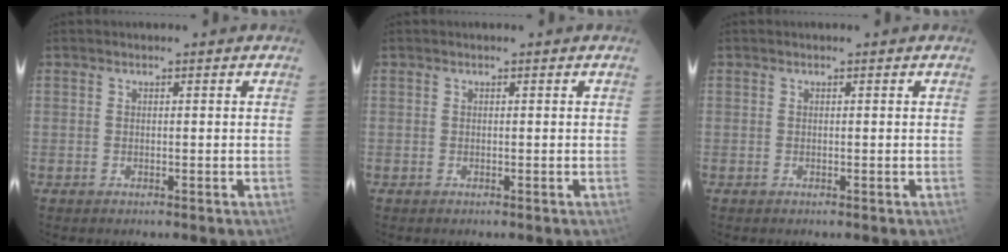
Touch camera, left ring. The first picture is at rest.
{"total": 0.0}
{"total": 0.0}